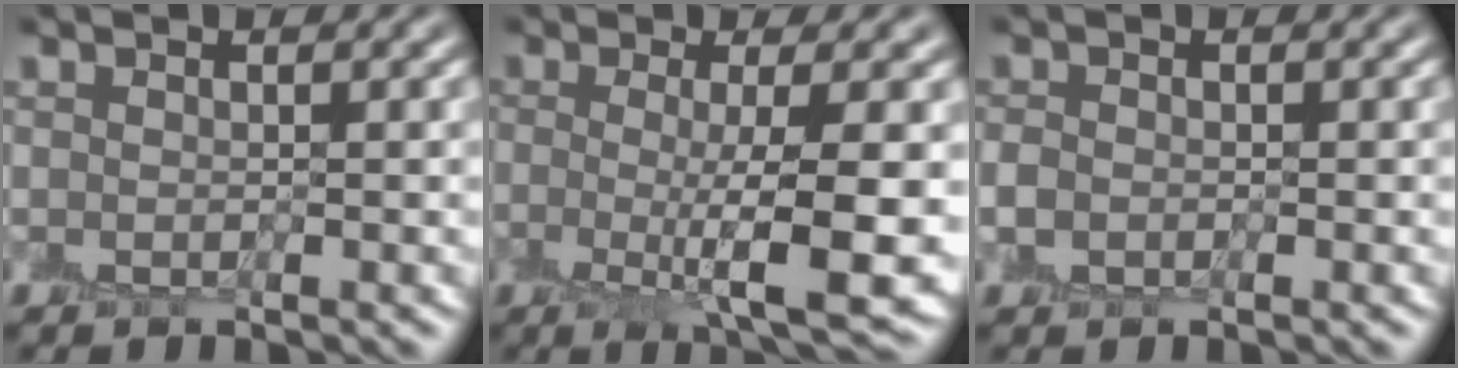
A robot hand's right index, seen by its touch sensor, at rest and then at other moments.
{"total": 6.7, "force": [-1.1, 1.3, 6.5], "torque": [-0.098, -0.012, -0.015]}
{"total": 1.1, "force": [-0.5, 0.9, 0.4], "torque": [-0.008, -0.002, -0.010]}